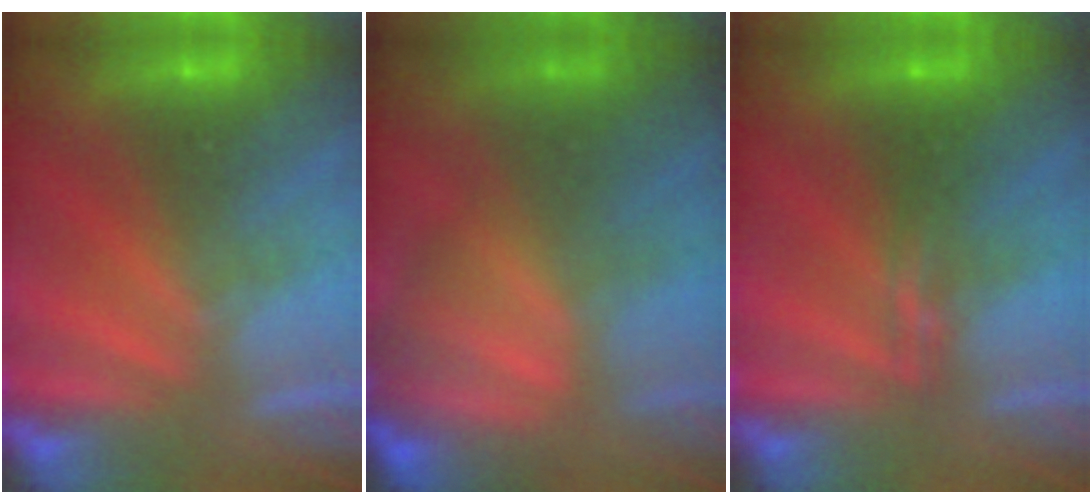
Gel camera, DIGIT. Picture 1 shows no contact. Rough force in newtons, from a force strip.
{"total": 7.6}
{"total": 2.2}